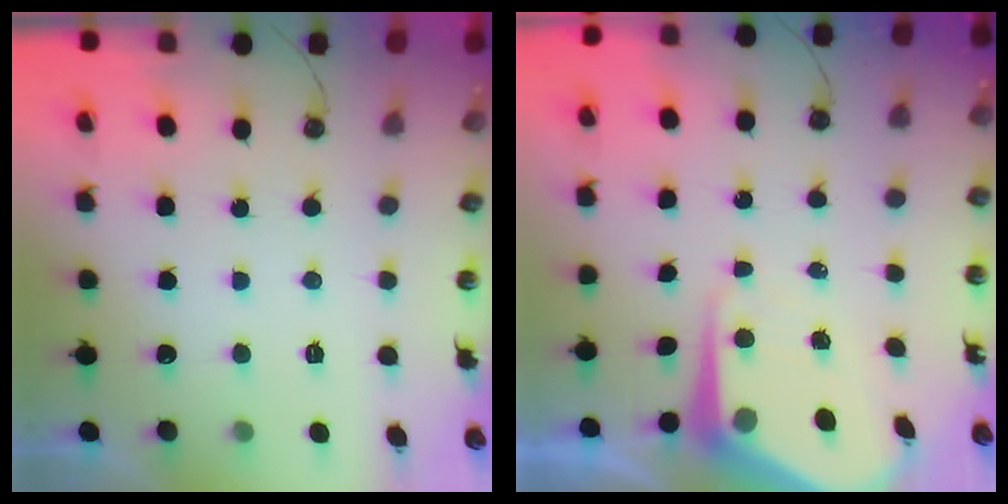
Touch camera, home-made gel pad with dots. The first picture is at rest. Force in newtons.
{"total": 7.7, "press": 7.6, "slide": 0.6}